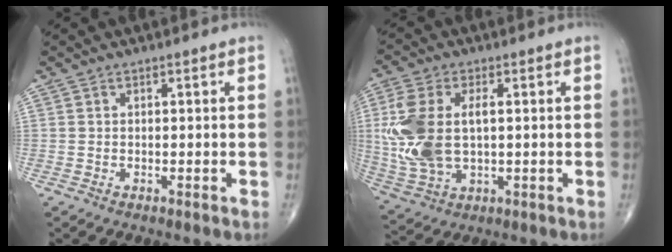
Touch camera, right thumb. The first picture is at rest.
{"total": 14.2, "force": [1.0, 8.0, 11.7], "torque": [-0.273, 0.000, 0.026]}